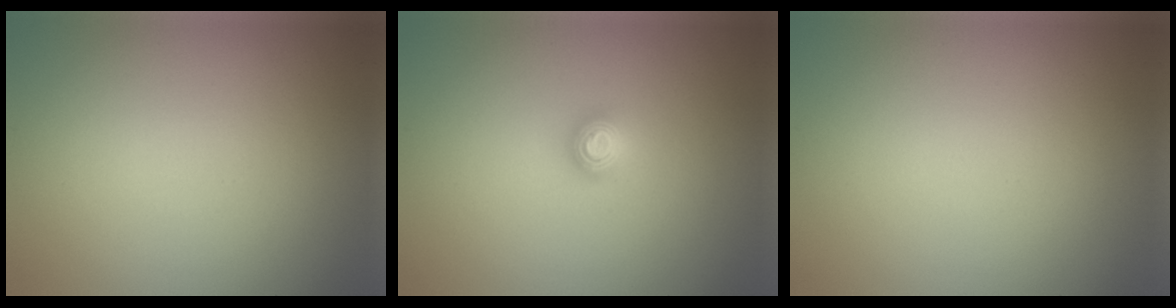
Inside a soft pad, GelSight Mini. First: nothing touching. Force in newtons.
{"total": 1.1, "press": 1.1, "slide": 0.0}
{"total": 0.0}